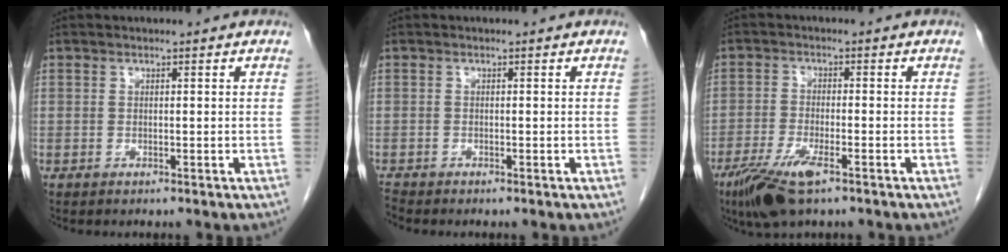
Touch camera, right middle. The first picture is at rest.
{"total": 1.0, "force": [-1.0, -0.1, 0.1], "torque": [-0.006, -0.005, -0.018]}
{"total": 7.6, "force": [-4.7, 1.6, 5.8], "torque": [-0.115, -0.017, -0.082]}